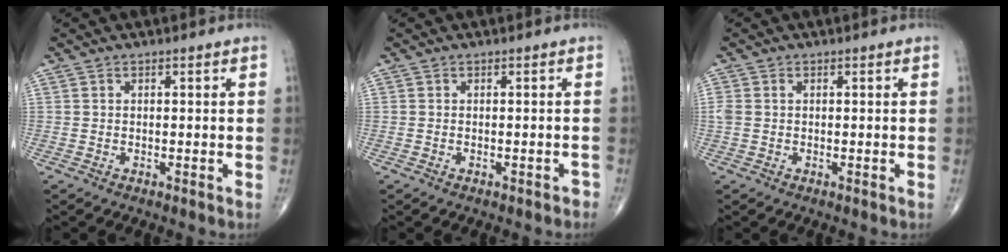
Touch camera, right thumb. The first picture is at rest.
{"total": 1.0, "force": [-0.9, 0.2, 0.4], "torque": [-0.008, 0.005, -0.009]}
{"total": 1.7, "force": [0.2, 1.3, 1.1], "torque": [-0.035, 0.010, 0.006]}